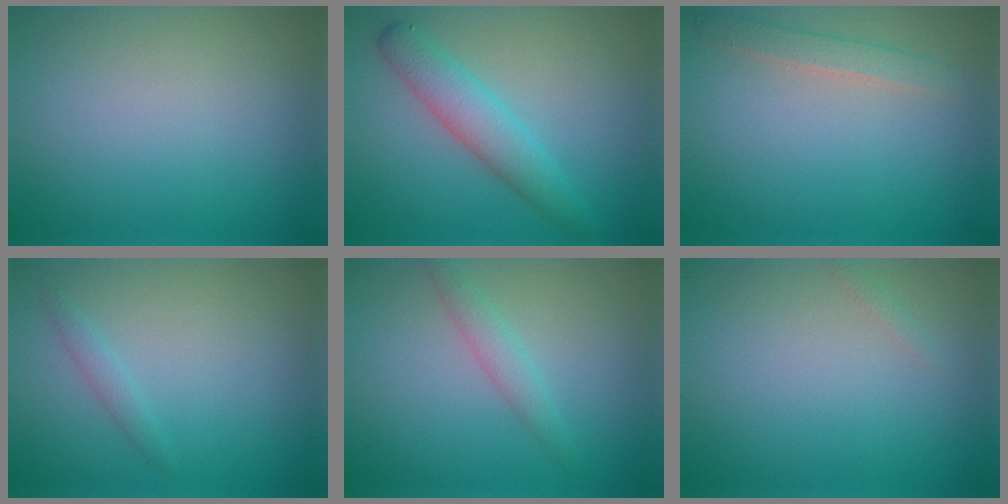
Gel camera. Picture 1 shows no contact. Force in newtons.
{"total": 3.9, "press": 3.9, "slide": 0.1}
{"total": 1.7, "press": 1.7, "slide": 0.1}
{"total": 1.6, "press": 1.6, "slide": 0.1}
{"total": 1.9, "press": 1.9, "slide": 0.0}
{"total": 0.6, "press": 0.6, "slide": 0.0}